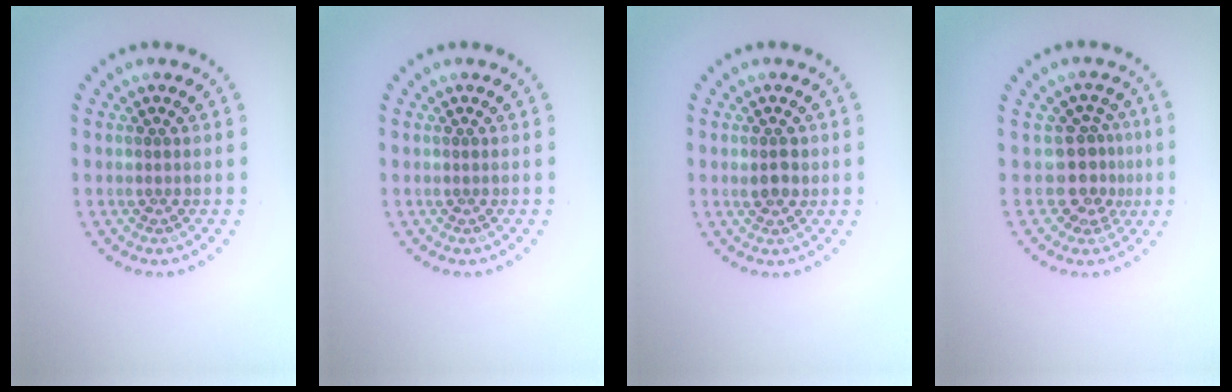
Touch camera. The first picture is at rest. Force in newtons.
{"total": 0.0}
{"total": 1.7, "press": 1.7, "slide": 0.4}
{"total": 2.9, "press": 2.0, "slide": 2.1}